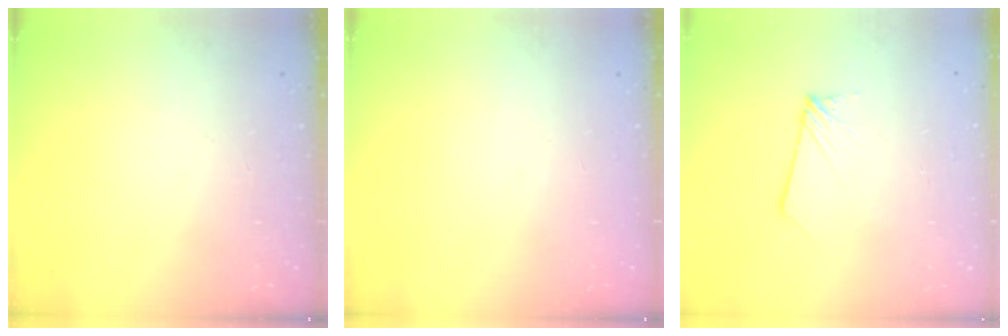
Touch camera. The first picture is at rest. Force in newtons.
{"total": 0.0}
{"total": 1.7, "press": 1.7, "slide": 0.1}